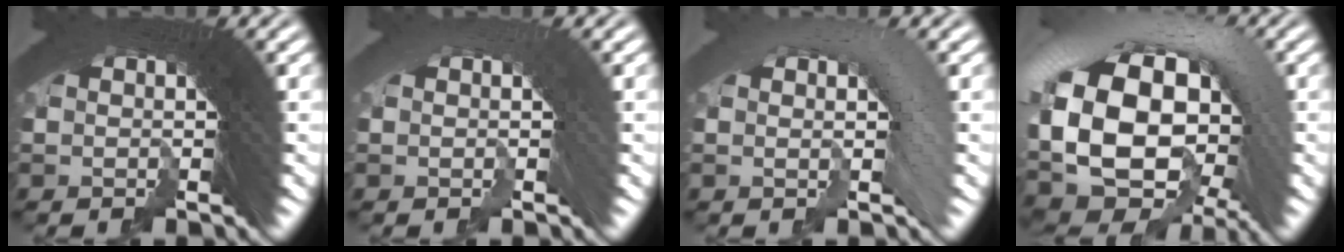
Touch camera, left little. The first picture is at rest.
{"total": 0.7, "force": [-0.7, -0.1, 0.0], "torque": [0.000, 0.003, -0.009]}
{"total": 2.0, "force": [0.1, 0.6, 1.9], "torque": [-0.018, 0.014, -0.005]}
{"total": 14.3, "force": [-0.7, 10.2, 10.0], "torque": [-0.206, -0.019, -0.018]}